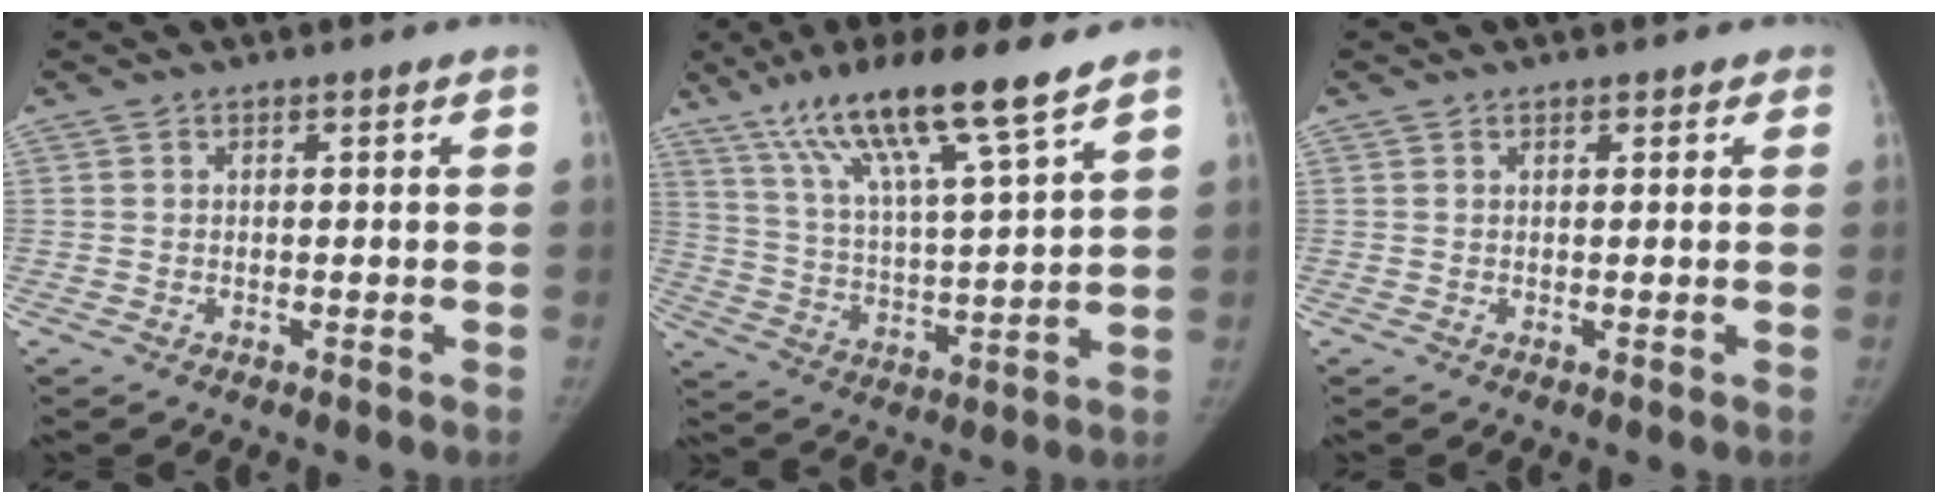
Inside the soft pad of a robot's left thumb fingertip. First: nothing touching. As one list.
[{"total": 17.1, "force": [11.7, 1.6, 12.4], "torque": [-0.212, -0.047, 0.211]}, {"total": 1.5, "force": [1.0, 0.9, 0.5], "torque": [0.009, -0.003, 0.007]}]